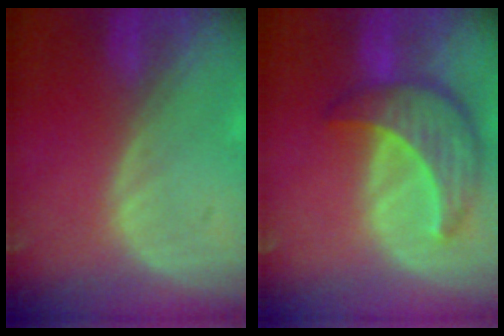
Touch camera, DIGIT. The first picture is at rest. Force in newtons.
{"total": 8.7, "press": 7.9, "slide": 3.7}